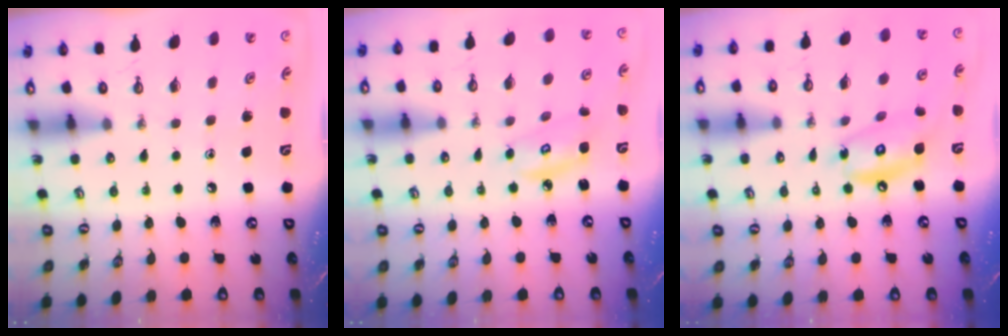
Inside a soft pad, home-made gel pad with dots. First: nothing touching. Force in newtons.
{"total": 5.0, "press": 5.0, "slide": 0.3}
{"total": 12.1, "press": 12.1, "slide": 1.0}